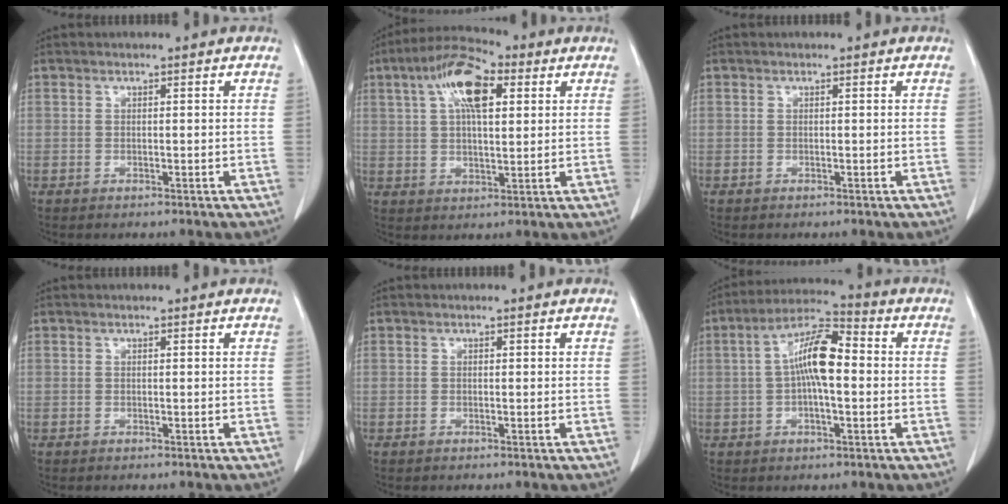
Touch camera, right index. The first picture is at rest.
{"total": 11.1, "force": [4.2, 3.9, 9.5], "torque": [-0.182, 0.026, 0.071]}
{"total": 0.0}
{"total": 0.0}
{"total": 0.0}
{"total": 9.6, "force": [0.4, 2.6, 9.2], "torque": [-0.176, 0.027, -0.001]}